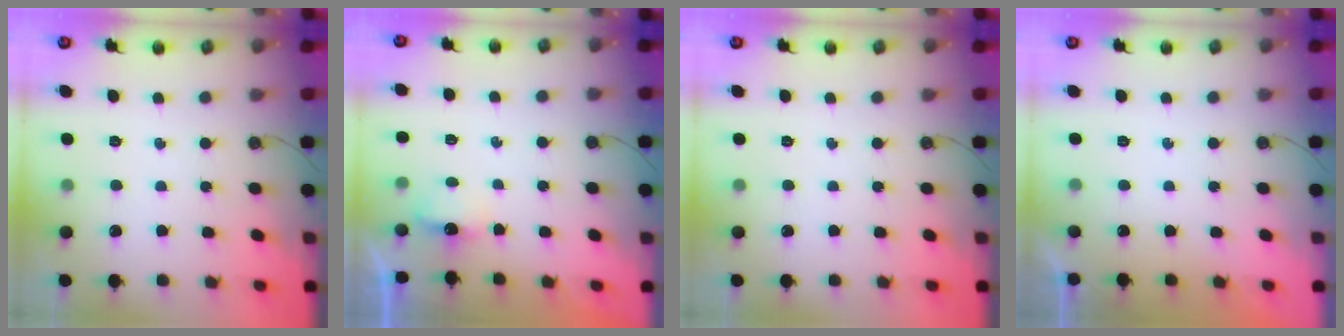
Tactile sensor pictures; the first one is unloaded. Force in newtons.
{"total": 3.2, "press": 3.1, "slide": 0.6}
{"total": 0.0}
{"total": 0.0}